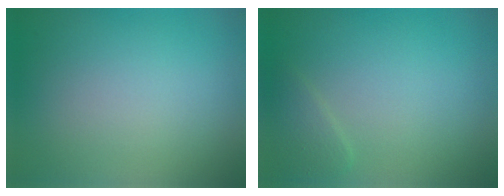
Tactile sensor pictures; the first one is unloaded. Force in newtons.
{"total": 1.3, "press": 1.3, "slide": 0.1}